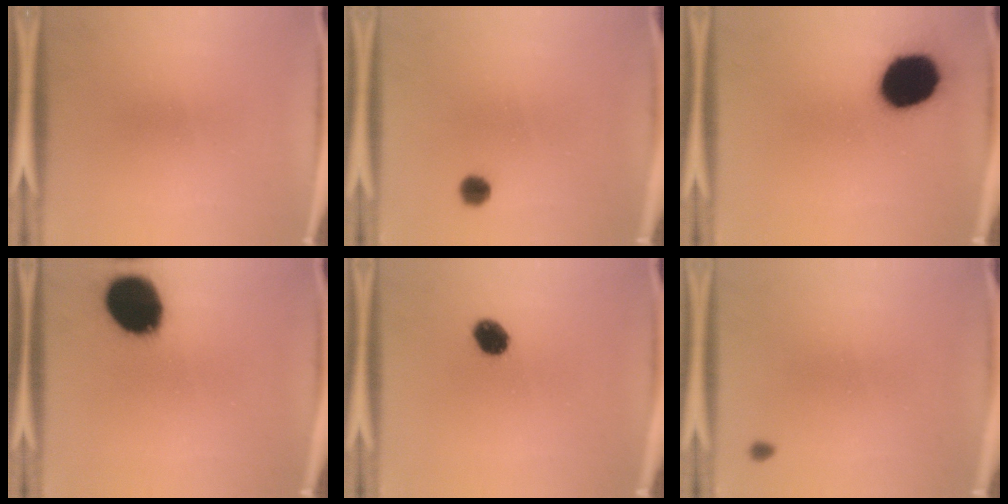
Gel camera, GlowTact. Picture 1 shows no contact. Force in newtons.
{"total": 2.6}
{"total": 18.4}
{"total": 19.1}
{"total": 5.5}
{"total": 0.8}